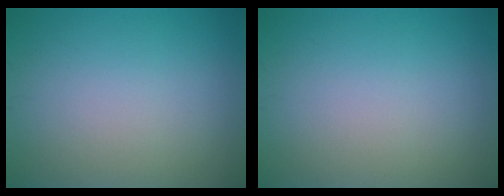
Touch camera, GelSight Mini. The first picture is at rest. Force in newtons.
{"total": 0.0}